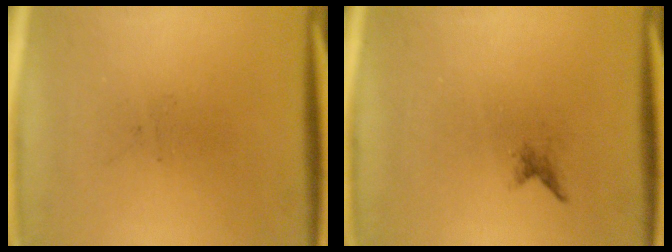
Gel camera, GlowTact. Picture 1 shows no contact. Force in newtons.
{"total": 0.7}